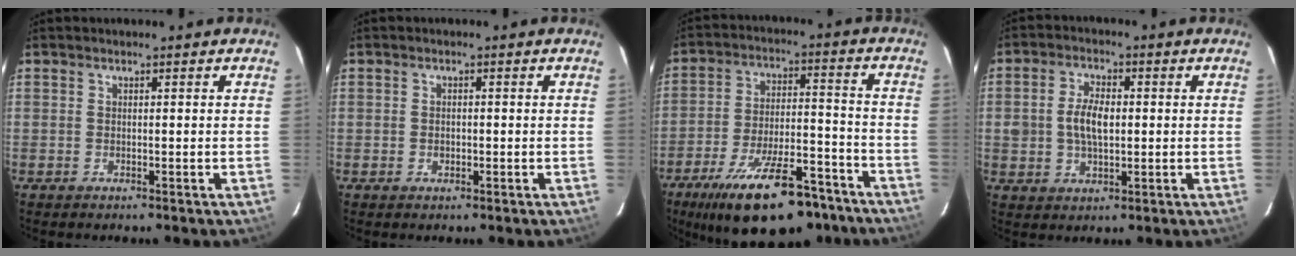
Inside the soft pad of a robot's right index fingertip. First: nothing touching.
{"total": 1.3, "force": [-0.3, 1.1, 0.5], "torque": [-0.009, 0.002, -0.005]}
{"total": 21.9, "force": [-15.6, 8.0, 13.1], "torque": [-0.229, -0.012, -0.226]}
{"total": 6.6, "force": [0.2, 3.8, 5.3], "torque": [-0.103, 0.007, 0.007]}